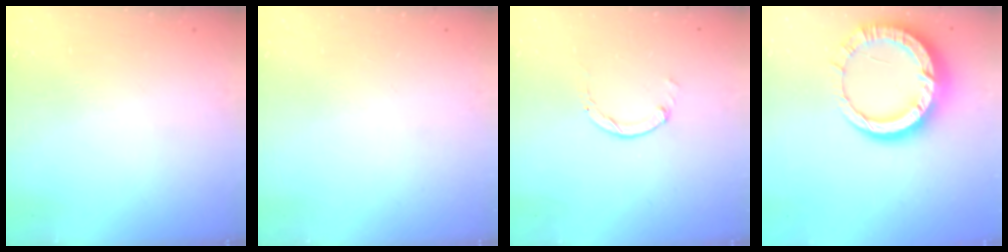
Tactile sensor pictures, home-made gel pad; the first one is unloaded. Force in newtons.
{"total": 0.0}
{"total": 0.7, "press": 0.7, "slide": 0.2}
{"total": 14.6, "press": 14.5, "slide": 1.5}